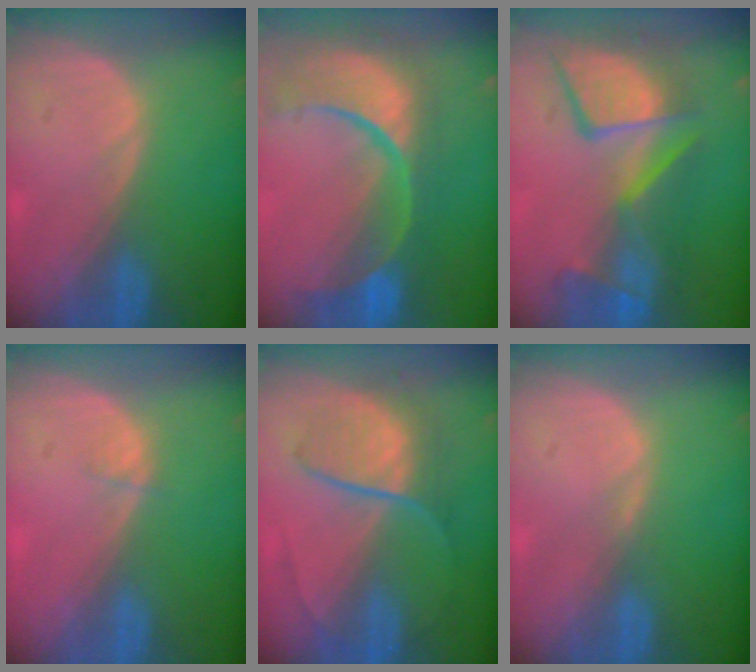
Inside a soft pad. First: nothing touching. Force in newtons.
{"total": 13.7, "press": 10.8, "slide": 8.4}
{"total": 11.3, "press": 10.5, "slide": 4.2}
{"total": 0.8, "press": 0.7, "slide": 0.4}
{"total": 6.8, "press": 6.7, "slide": 1.2}
{"total": 0.7, "press": 0.7, "slide": 0.2}